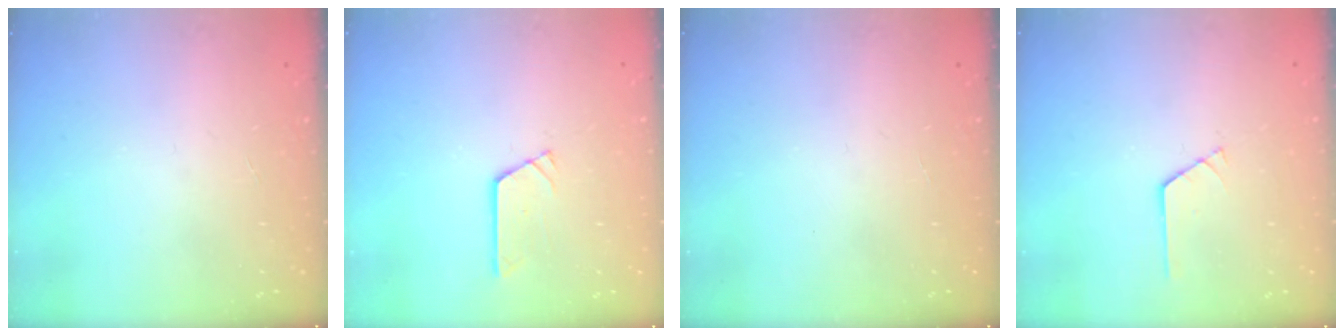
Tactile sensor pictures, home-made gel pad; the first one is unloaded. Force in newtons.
{"total": 2.4, "press": 2.4, "slide": 0.1}
{"total": 0.0}
{"total": 0.7, "press": 0.6, "slide": 0.1}